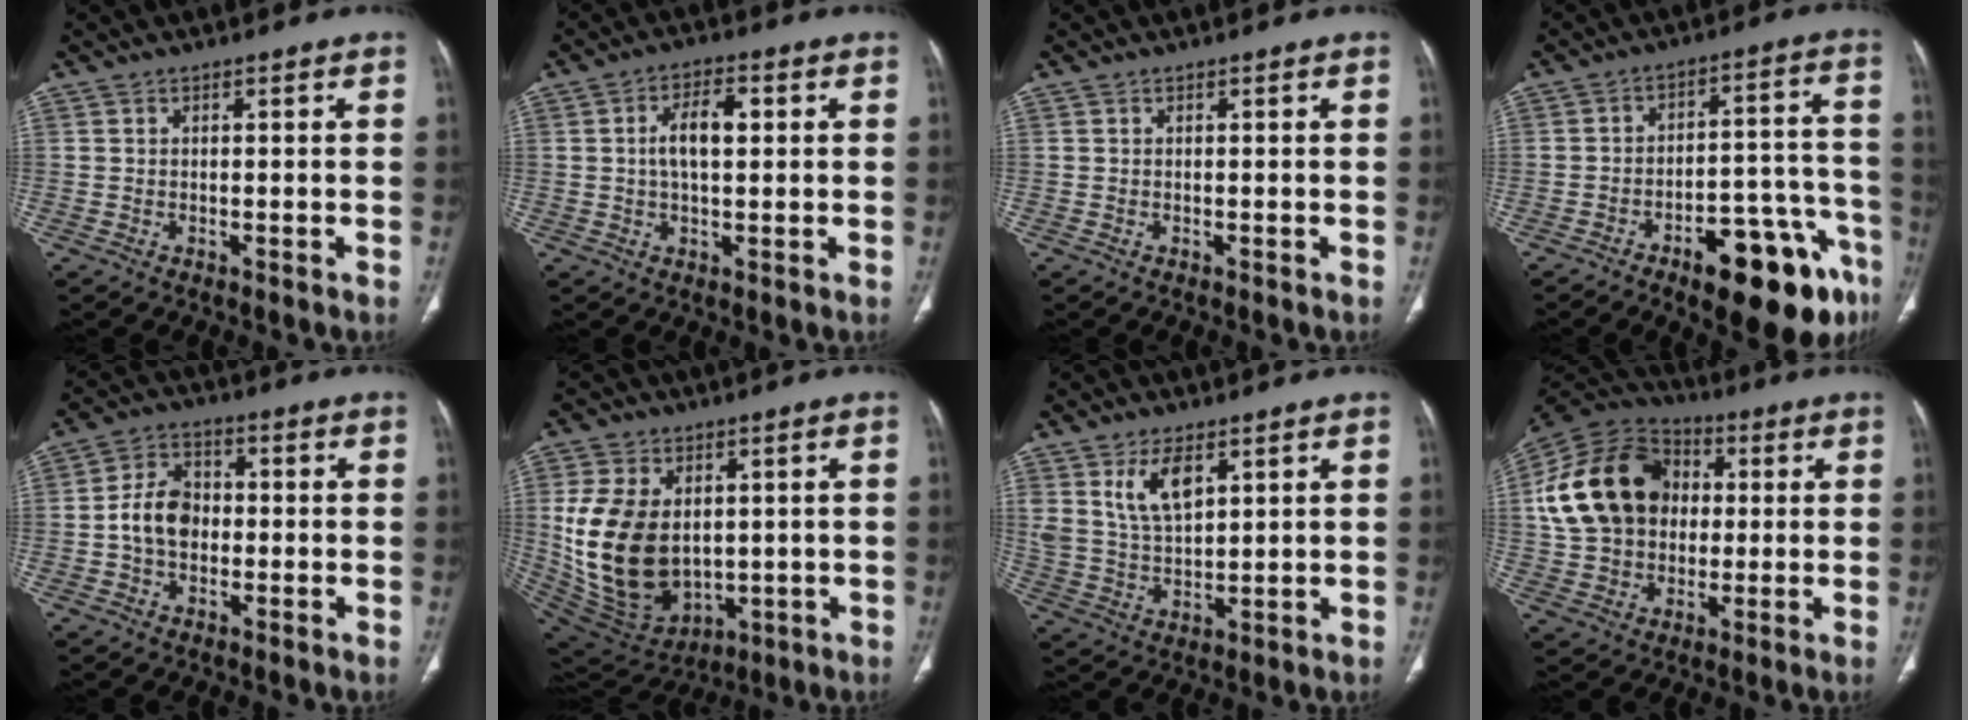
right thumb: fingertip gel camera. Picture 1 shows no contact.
{"total": 6.7, "force": [1.0, 3.3, 5.7], "torque": [-0.102, 0.012, 0.016]}
{"total": 0.0}
{"total": 19.4, "force": [-11.5, 6.5, 14.2], "torque": [-0.119, 0.080, -0.157]}
{"total": 8.1, "force": [-0.8, 6.0, 5.4], "torque": [-0.081, 0.020, -0.023]}
{"total": 19.1, "force": [1.3, 13.3, 13.6], "torque": [-0.246, -0.016, 0.056]}
{"total": 8.5, "force": [4.2, 4.3, 6.0], "torque": [-0.102, -0.022, 0.089]}
{"total": 20.2, "force": [2.7, 15.7, 12.4], "torque": [-0.223, 0.022, 0.045]}